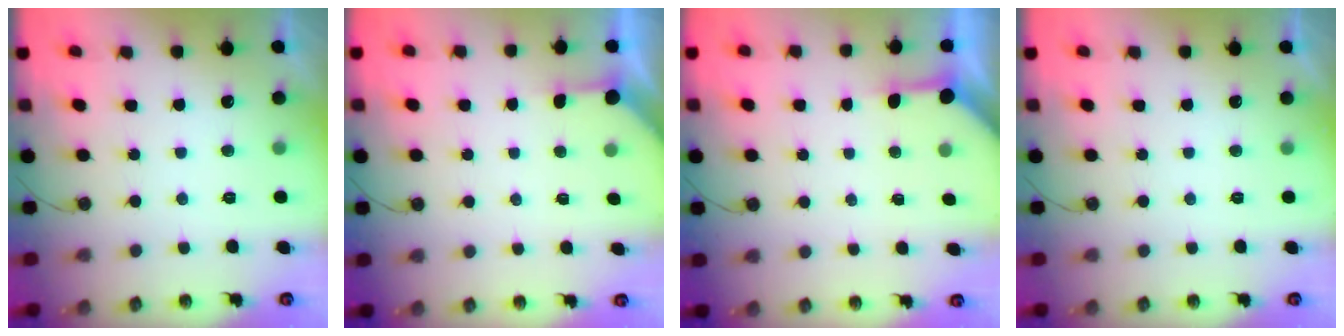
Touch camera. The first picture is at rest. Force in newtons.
{"total": 2.1, "press": 2.1, "slide": 0.3}
{"total": 3.4, "press": 3.4, "slide": 0.5}
{"total": 0.0}